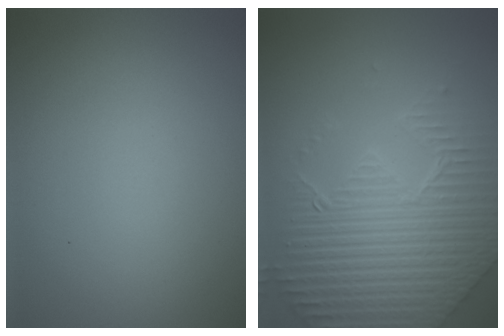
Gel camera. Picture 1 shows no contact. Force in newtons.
{"total": 8.8, "press": 6.3, "slide": 6.1}